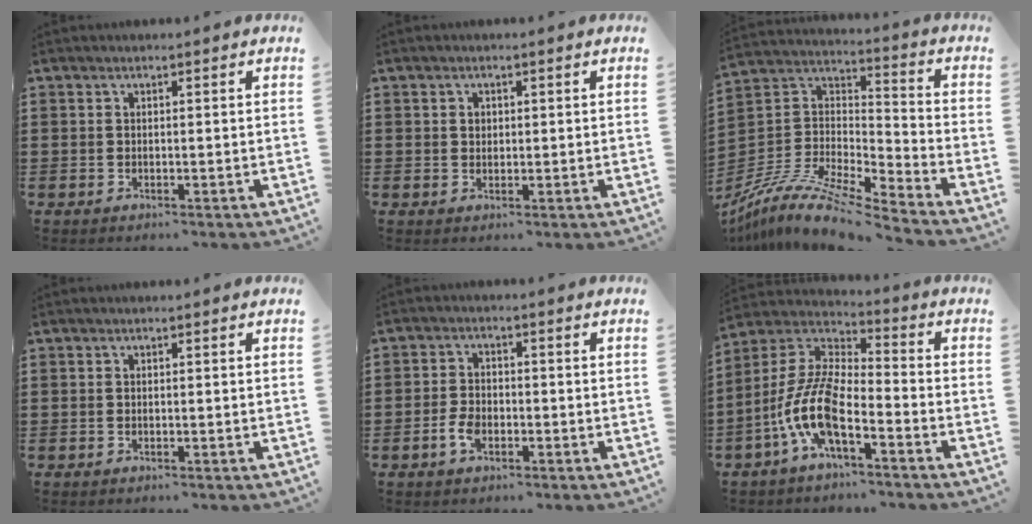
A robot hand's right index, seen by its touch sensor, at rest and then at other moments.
{"total": 1.2, "force": [0.4, 1.0, 0.6], "torque": [-0.014, 0.005, 0.007]}
{"total": 11.1, "force": [-9.4, 1.8, 5.6], "torque": [-0.124, 0.006, -0.193]}
{"total": 0.0}
{"total": 3.4, "force": [-1.4, 1.8, 2.5], "torque": [-0.061, -0.006, -0.028]}
{"total": 10.8, "force": [-5.6, 3.2, 8.6], "torque": [-0.225, -0.024, -0.119]}